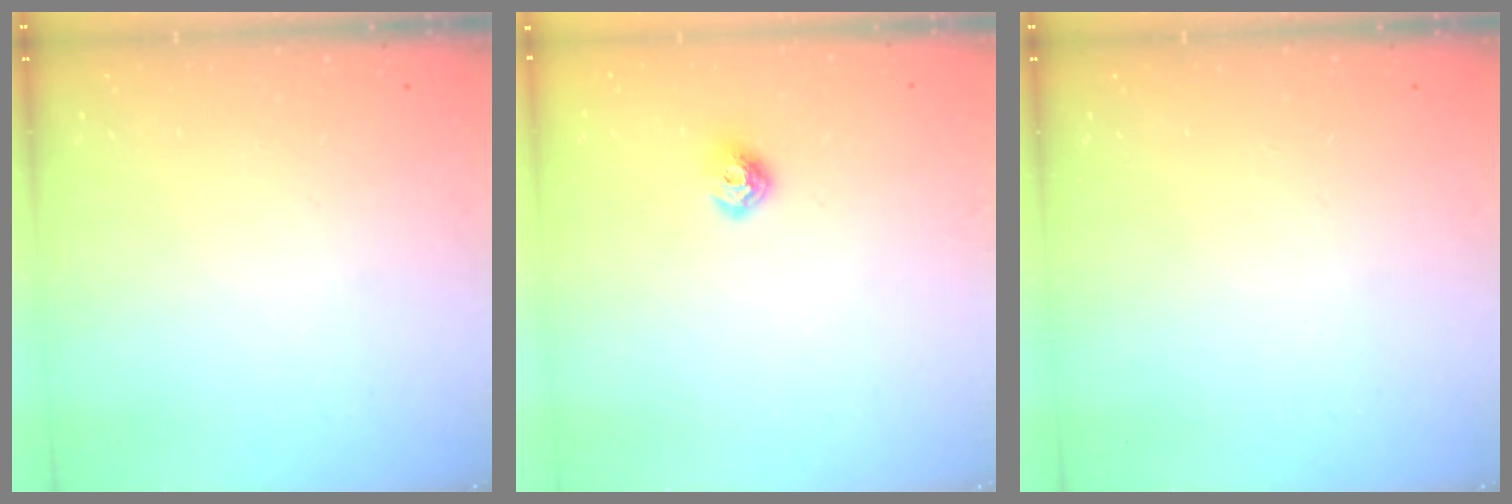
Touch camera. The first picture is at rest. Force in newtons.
{"total": 8.0, "press": 8.0, "slide": 1.0}
{"total": 0.0}